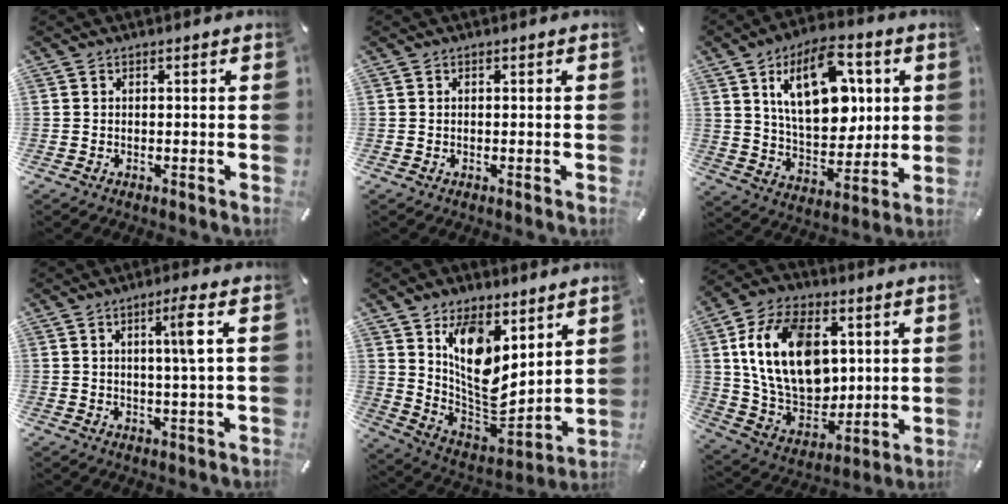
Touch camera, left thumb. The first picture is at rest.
{"total": 0.0}
{"total": 18.5, "force": [6.9, 11.1, 13.2], "torque": [-0.209, -0.010, 0.118]}
{"total": 6.0, "force": [1.7, 0.2, 5.8], "torque": [-0.107, -0.004, 0.021]}
{"total": 13.2, "force": [6.6, 8.4, 7.8], "torque": [-0.139, -0.057, 0.129]}
{"total": 20.1, "force": [4.5, 14.2, 13.5], "torque": [-0.268, -0.006, 0.086]}